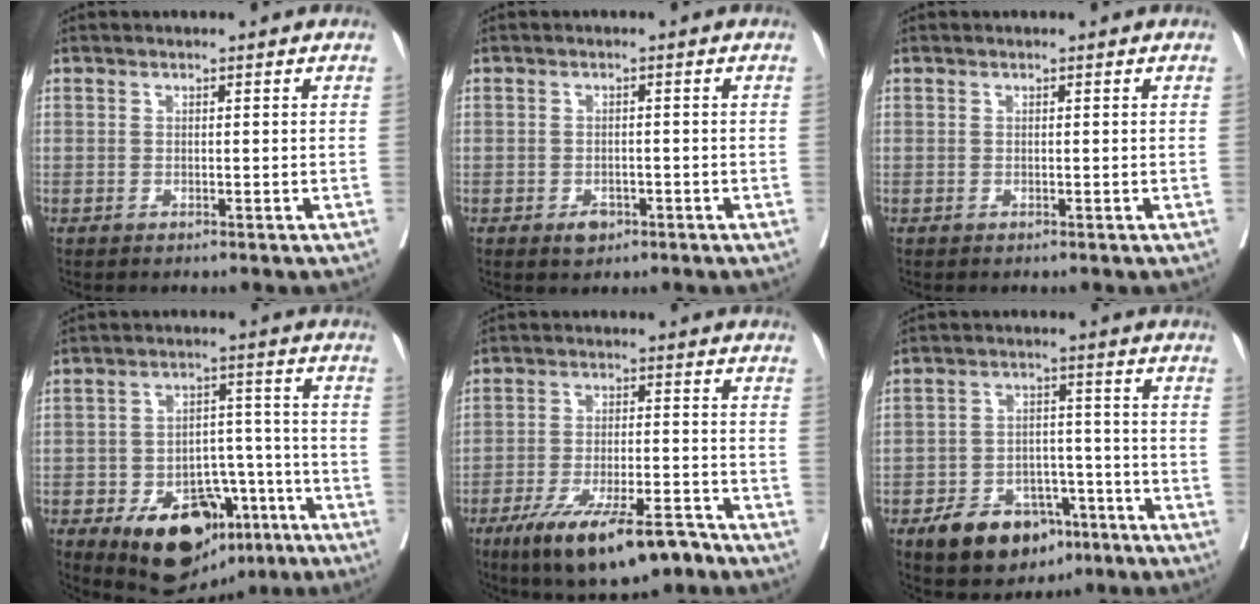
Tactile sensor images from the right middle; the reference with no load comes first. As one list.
[{"total": 2.2, "force": [-1.2, 1.4, 1.1], "torque": [-0.014, 0.003, -0.012]}, {"total": 0.0}, {"total": 16.6, "force": [-9.0, 9.7, 10.0], "torque": [-0.151, 0.020, -0.125]}, {"total": 13.5, "force": [-9.3, 3.4, 9.2], "torque": [-0.148, -0.016, -0.153]}, {"total": 11.1, "force": [-7.0, 6.4, 5.8], "torque": [-0.089, 0.011, -0.104]}]